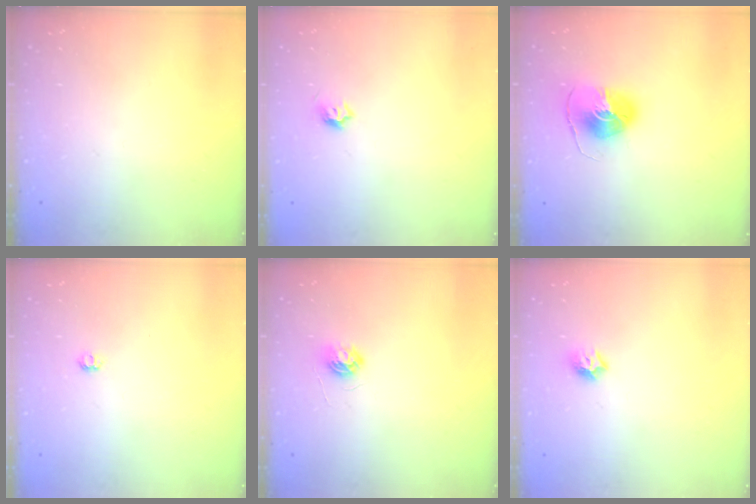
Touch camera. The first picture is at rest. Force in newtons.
{"total": 4.0, "press": 3.9, "slide": 0.7}
{"total": 8.1, "press": 8.1, "slide": 0.1}
{"total": 3.9, "press": 3.8, "slide": 0.5}
{"total": 5.2, "press": 5.2, "slide": 0.5}
{"total": 6.4, "press": 6.4, "slide": 0.8}